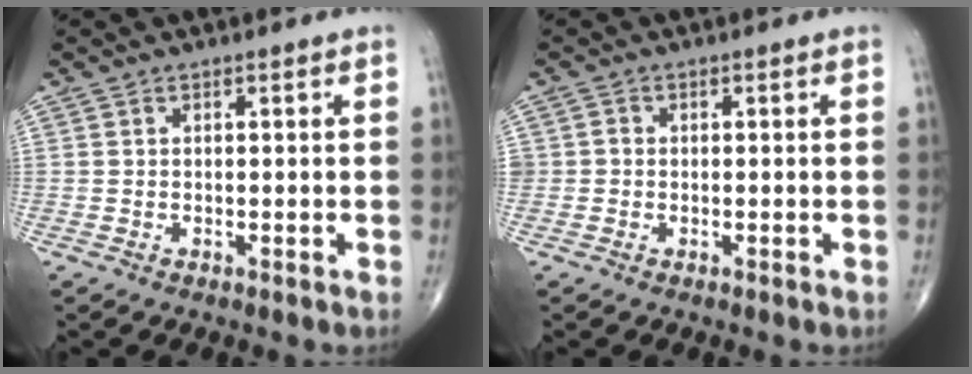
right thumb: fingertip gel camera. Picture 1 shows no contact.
{"total": 1.3, "force": [-0.3, 1.2, 0.4], "torque": [0.003, 0.005, -0.007]}